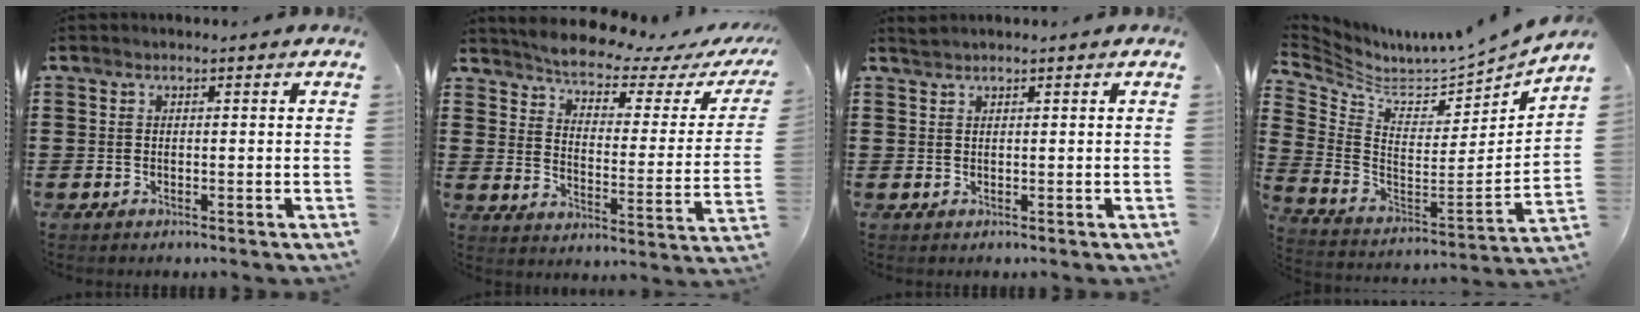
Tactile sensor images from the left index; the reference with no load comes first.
{"total": 4.0, "force": [3.8, 0.3, 1.4], "torque": [-0.053, -0.031, 0.057]}
{"total": 0.9, "force": [0.9, -0.1, 0.2], "torque": [-0.005, -0.001, 0.017]}
{"total": 4.7, "force": [4.5, 0.9, 1.0], "torque": [-0.053, -0.055, 0.074]}